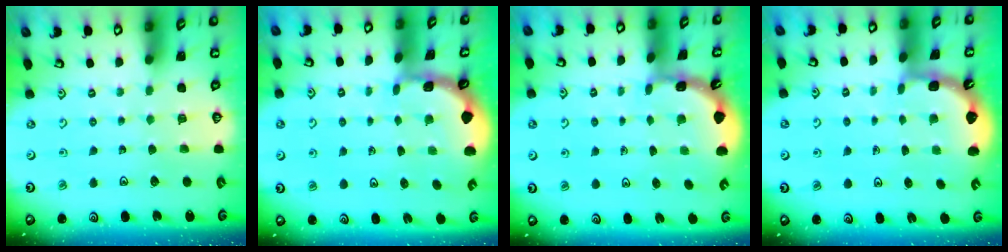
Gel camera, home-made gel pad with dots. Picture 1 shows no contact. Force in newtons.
{"total": 1.5, "press": 1.5, "slide": 0.1}
{"total": 1.9, "press": 1.9, "slide": 0.1}
{"total": 2.0, "press": 2.0, "slide": 0.2}